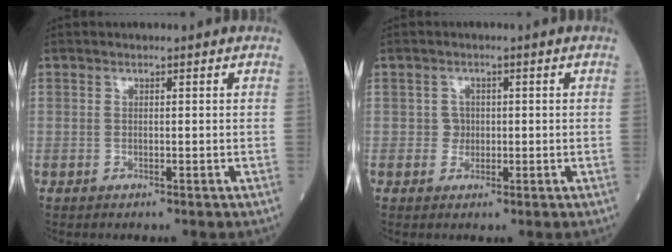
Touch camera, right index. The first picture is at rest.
{"total": 1.7, "force": [-0.2, 1.6, 0.2], "torque": [0.002, 0.005, -0.004]}